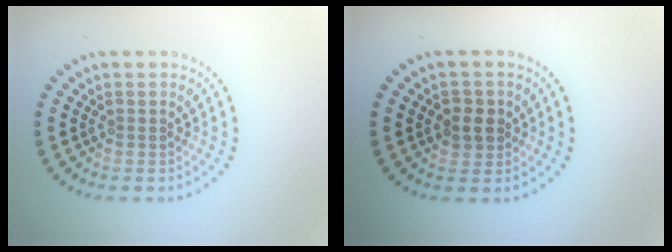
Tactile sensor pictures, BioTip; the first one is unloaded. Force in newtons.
{"total": 2.0, "press": 1.9, "slide": 0.7}